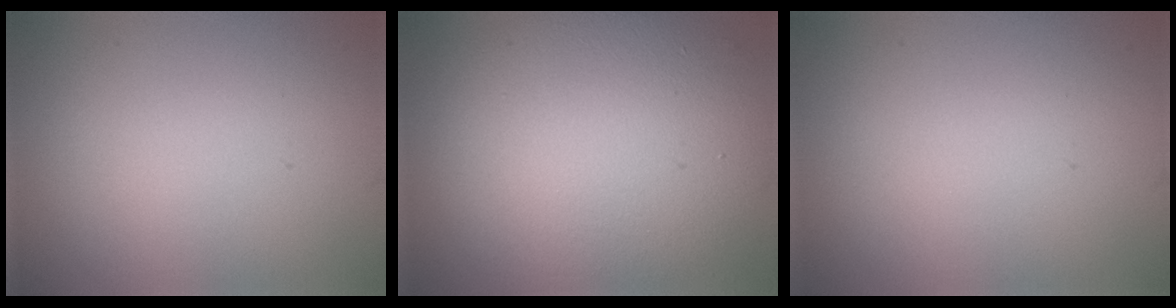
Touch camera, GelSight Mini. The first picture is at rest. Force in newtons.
{"total": 13.0, "press": 13.0, "slide": 0.8}
{"total": 0.0}